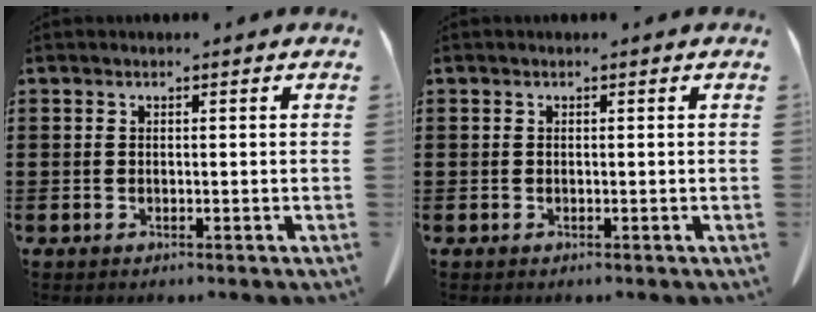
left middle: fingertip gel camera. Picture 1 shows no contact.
{"total": 0.0}